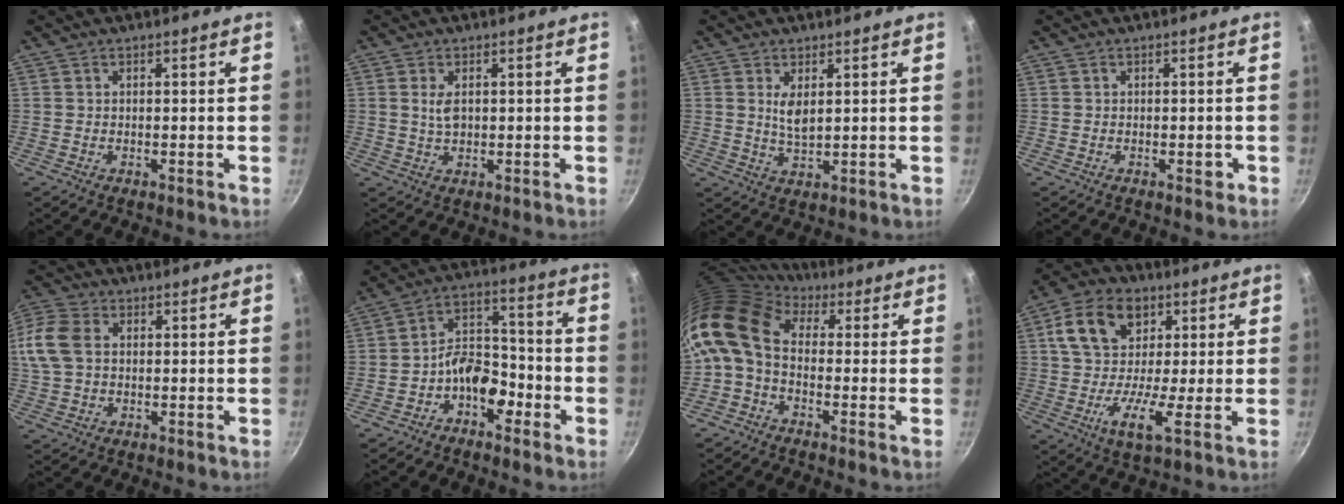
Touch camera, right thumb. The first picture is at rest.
{"total": 3.3, "force": [0.7, 1.9, 2.6], "torque": [-0.039, -0.003, 0.014]}
{"total": 4.2, "force": [1.3, 1.9, 3.5], "torque": [-0.062, -0.015, 0.029]}
{"total": 1.4, "force": [-0.5, 0.7, 1.1], "torque": [-0.008, 0.003, -0.008]}
{"total": 16.2, "force": [3.0, 11.9, 10.5], "torque": [-0.261, 0.036, 0.051]}
{"total": 9.1, "force": [-4.4, 5.5, 5.8], "torque": [-0.065, 0.059, -0.083]}
{"total": 12.0, "force": [0.3, 8.0, 8.9], "torque": [-0.174, 0.025, -0.017]}
{"total": 13.8, "force": [2.7, 8.8, 10.3], "torque": [-0.165, 0.009, 0.025]}